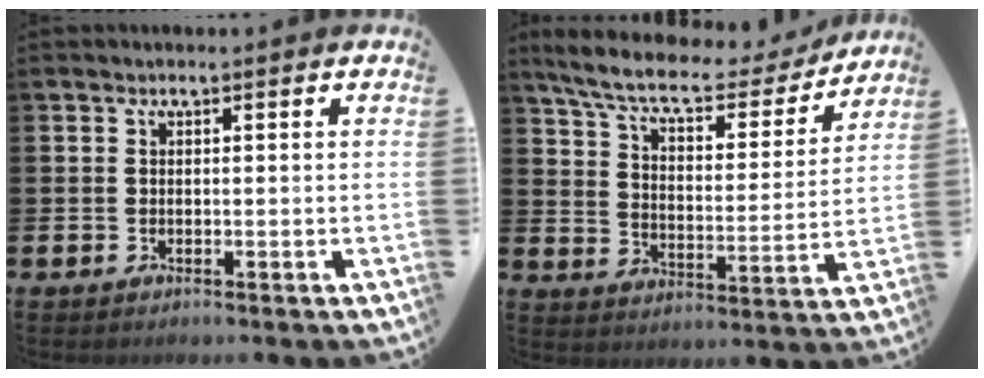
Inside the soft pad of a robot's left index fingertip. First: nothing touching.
{"total": 8.3, "force": [7.3, 1.9, 3.5], "torque": [-0.095, -0.047, 0.120]}